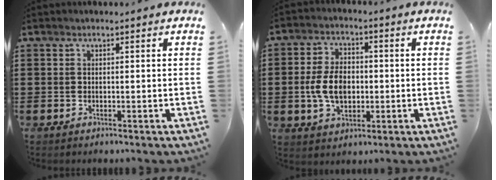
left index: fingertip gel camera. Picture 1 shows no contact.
{"total": 7.4, "force": [-0.9, 4.8, 5.5], "torque": [-0.123, 0.001, -0.024]}